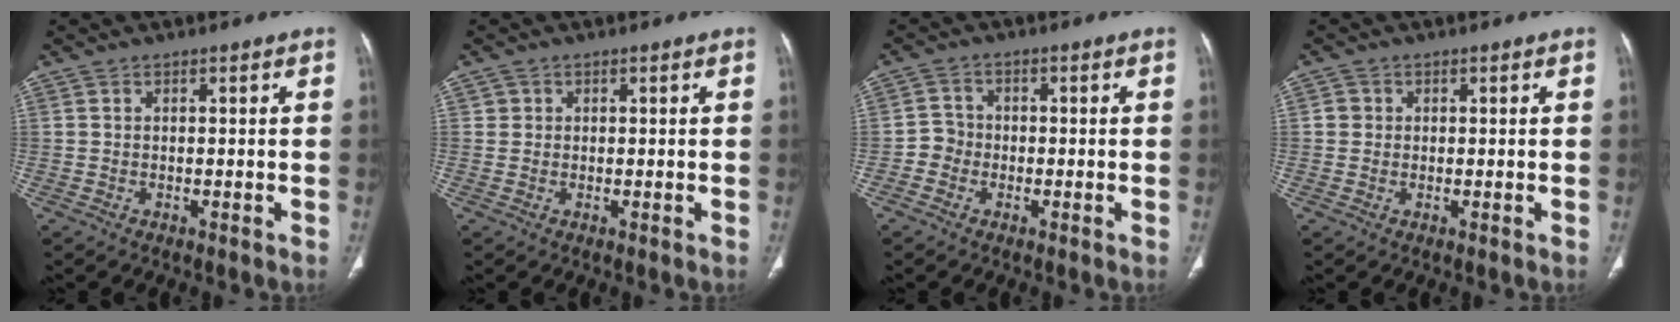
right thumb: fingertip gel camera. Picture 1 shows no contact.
{"total": 1.0, "force": [0.3, 1.0, 0.0], "torque": [0.013, 0.006, 0.005]}
{"total": 3.1, "force": [-1.2, 2.8, 0.6], "torque": [0.007, 0.012, -0.035]}
{"total": 1.7, "force": [0.2, 1.7, 0.4], "torque": [0.002, 0.003, 0.002]}